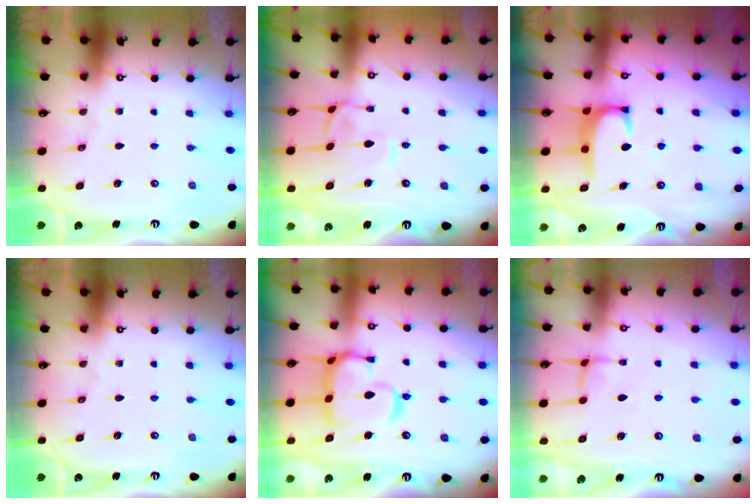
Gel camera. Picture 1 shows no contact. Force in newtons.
{"total": 0.8, "press": 0.4, "slide": 0.6}
{"total": 3.2, "press": 3.2, "slide": 0.4}
{"total": 0.0}
{"total": 13.4, "press": 13.3, "slide": 1.4}
{"total": 0.6, "press": 0.1, "slide": 0.6}